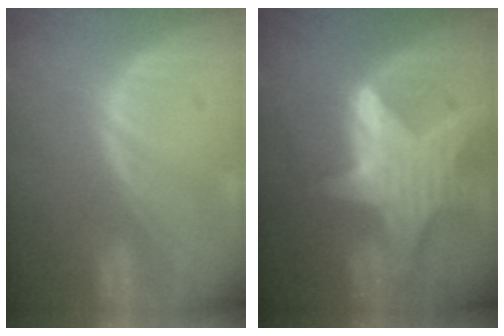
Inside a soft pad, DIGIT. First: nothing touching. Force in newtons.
{"total": 9.4, "press": 9.4, "slide": 0.8}